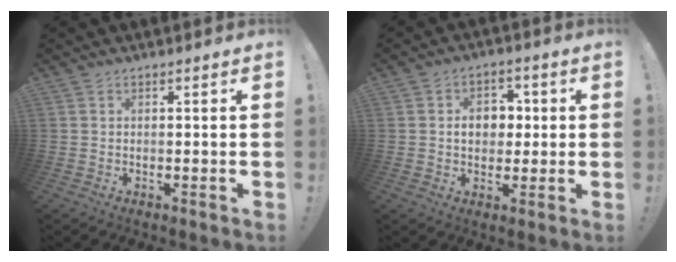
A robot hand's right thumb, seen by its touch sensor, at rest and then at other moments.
{"total": 8.1, "force": [0.6, 6.4, 4.8], "torque": [-0.066, 0.009, 0.012]}